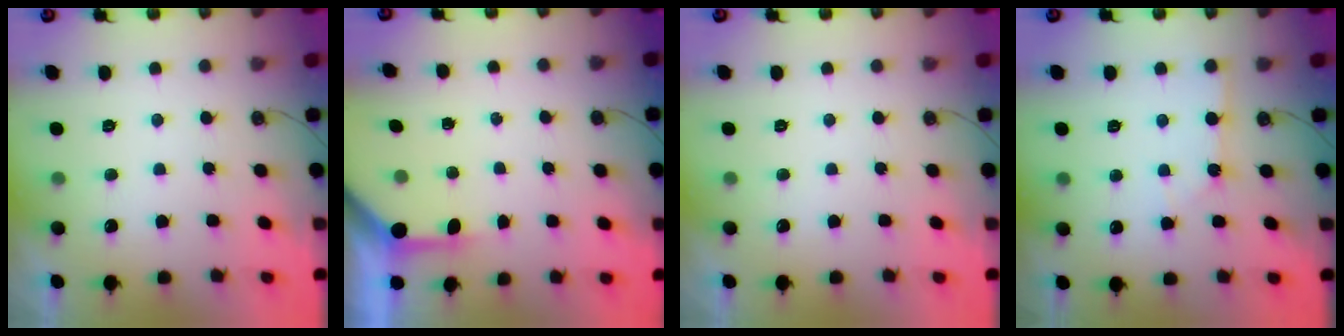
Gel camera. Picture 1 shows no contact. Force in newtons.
{"total": 3.5, "press": 3.4, "slide": 0.4}
{"total": 0.0}
{"total": 2.0, "press": 2.0, "slide": 0.2}